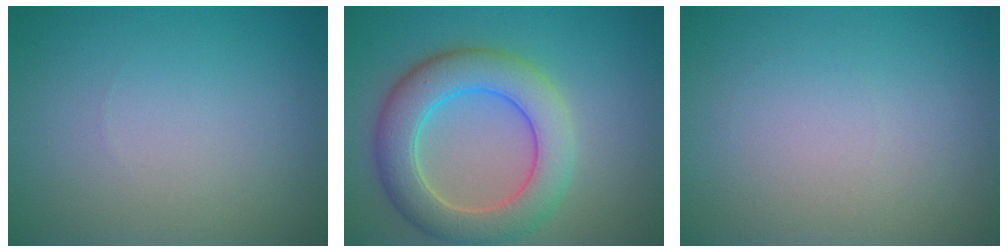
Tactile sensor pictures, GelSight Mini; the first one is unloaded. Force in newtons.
{"total": 7.1, "press": 7.1, "slide": 0.3}
{"total": 0.0}